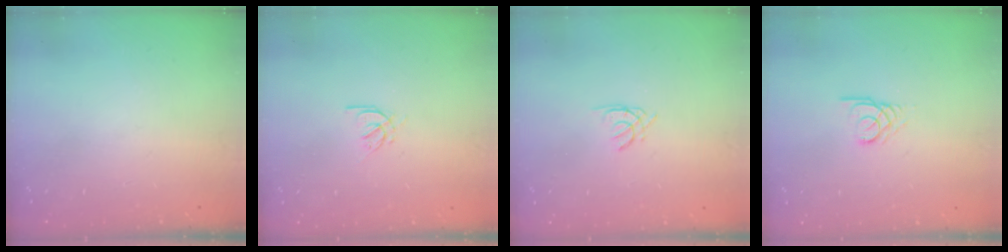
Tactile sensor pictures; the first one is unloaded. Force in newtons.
{"total": 2.6, "press": 2.5, "slide": 0.7}
{"total": 0.5, "press": 0.4, "slide": 0.3}
{"total": 2.5, "press": 2.5, "slide": 0.2}